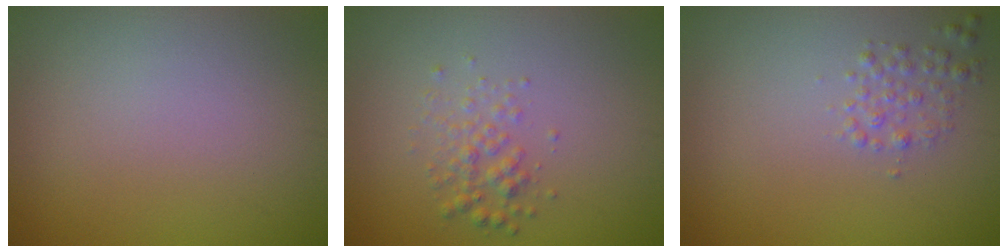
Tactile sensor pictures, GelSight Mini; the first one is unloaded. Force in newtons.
{"total": 1.9, "press": 1.9, "slide": 0.0}
{"total": 1.5, "press": 1.5, "slide": 0.0}